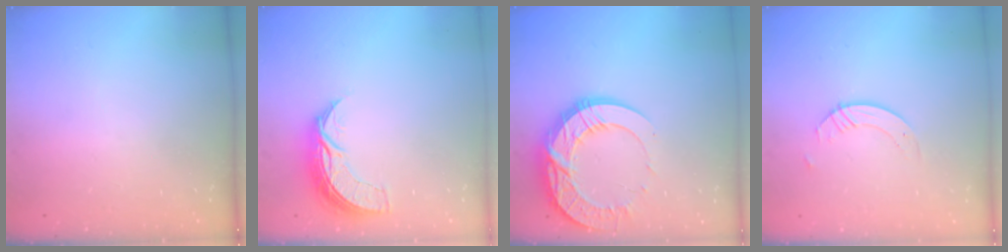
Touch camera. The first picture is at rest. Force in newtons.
{"total": 7.9, "press": 7.9, "slide": 0.5}
{"total": 18.8, "press": 18.8, "slide": 1.7}
{"total": 3.8, "press": 3.8, "slide": 0.3}